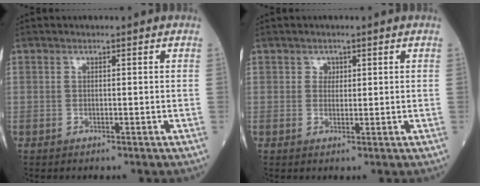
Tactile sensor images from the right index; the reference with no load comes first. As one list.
[{"total": 1.3, "force": [0.6, 1.1, 0.4], "torque": [0.002, -0.001, 0.006]}]